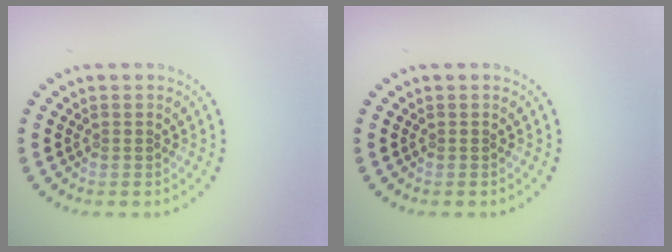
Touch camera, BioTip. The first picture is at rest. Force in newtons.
{"total": 0.0}